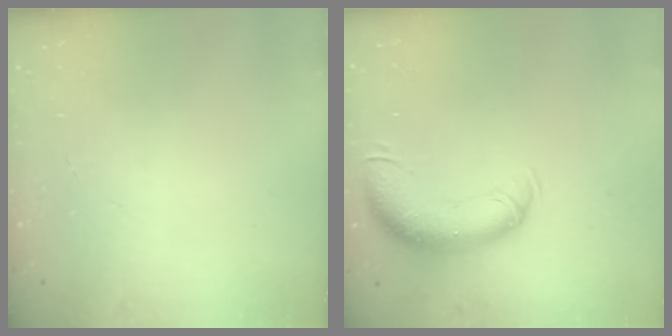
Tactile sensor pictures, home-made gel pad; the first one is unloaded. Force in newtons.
{"total": 12.5, "press": 12.2, "slide": 3.0}